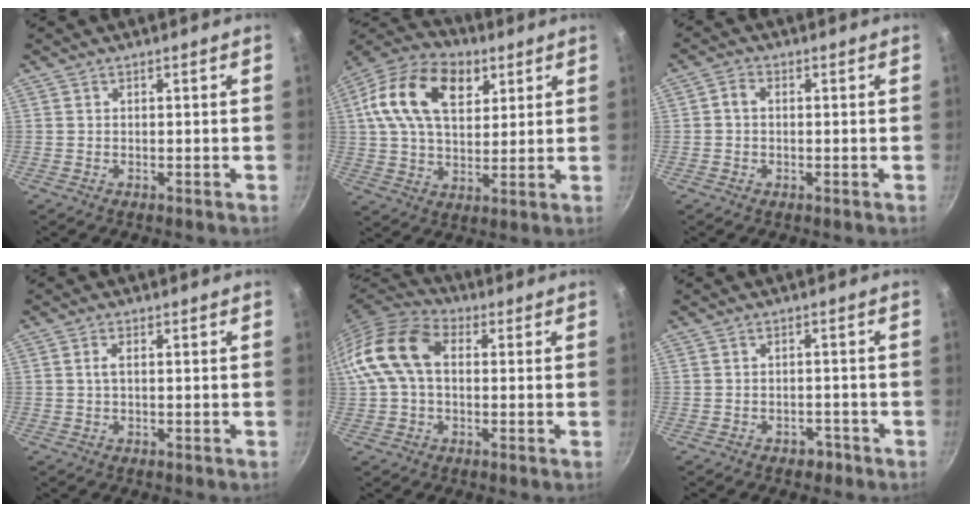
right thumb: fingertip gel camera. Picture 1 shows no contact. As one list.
[{"total": 18.5, "force": [6.4, 11.6, 12.8], "torque": [-0.209, 0.002, 0.098]}, {"total": 2.5, "force": [-0.1, 1.9, 1.5], "torque": [-0.030, 0.009, -0.006]}, {"total": 1.9, "force": [0.2, 0.9, 1.6], "torque": [-0.036, 0.005, 0.005]}, {"total": 13.1, "force": [1.7, 8.6, 9.7], "torque": [-0.174, 0.030, 0.012]}, {"total": 2.3, "force": [-1.5, 1.6, 0.8], "torque": [0.004, 0.022, -0.011]}]